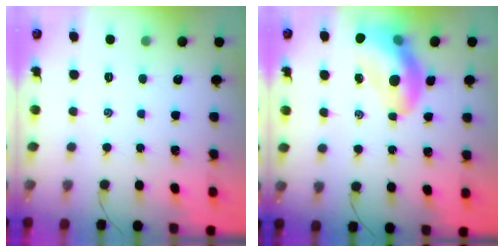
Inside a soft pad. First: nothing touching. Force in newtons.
{"total": 13.7, "press": 13.2, "slide": 3.8}